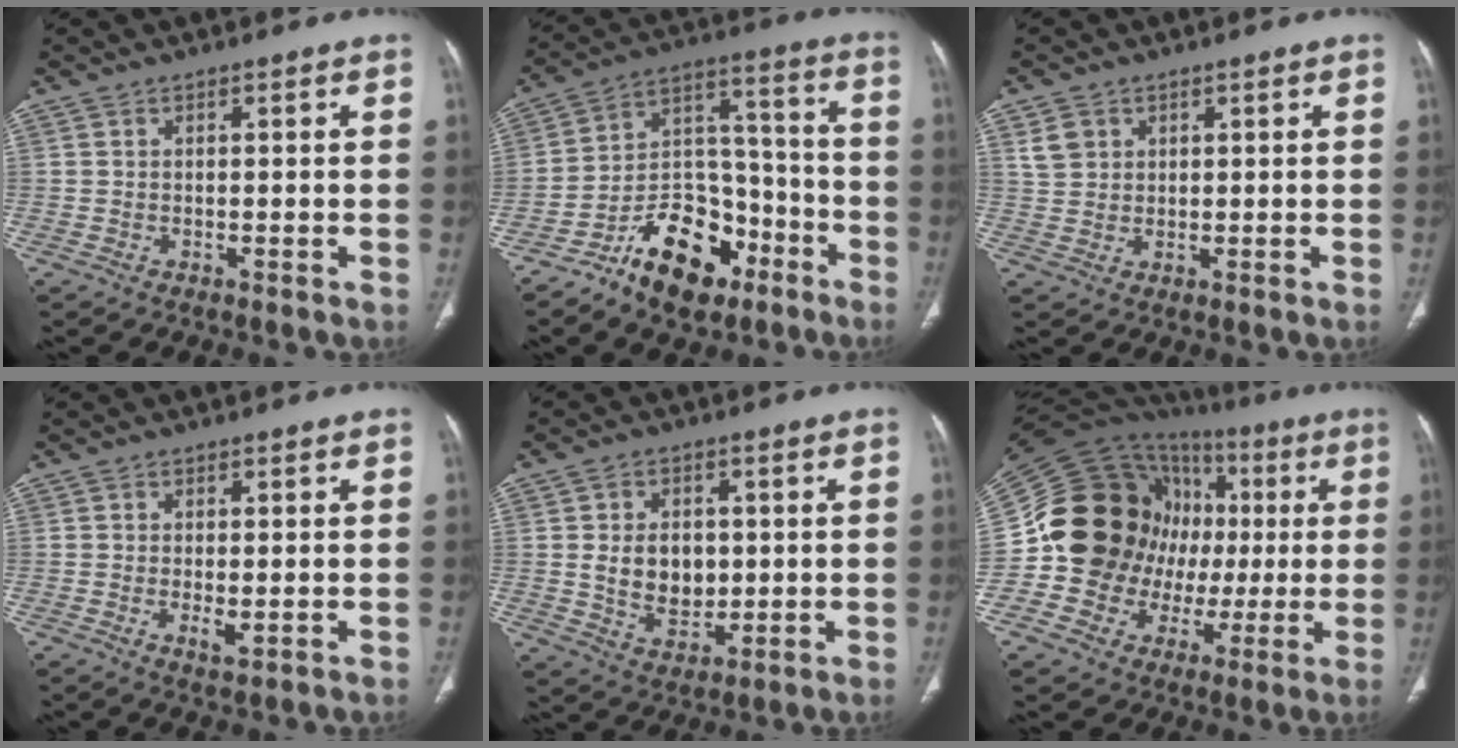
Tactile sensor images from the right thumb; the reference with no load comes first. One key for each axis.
{"total": 16.3, "fx": -9.8, "fy": 9.4, "fz": 9.0, "tx": -0.103, "ty": 0.087, "tz": -0.168}
{"total": 3.7, "fx": 1.6, "fy": 3.0, "fz": 1.3, "tx": -0.014, "ty": -0.003, "tz": 0.034}
{"total": 2.7, "fx": -0.5, "fy": 1.1, "fz": 2.4, "tx": -0.044, "ty": -0.006, "tz": -0.008}
{"total": 9.3, "fx": 0.5, "fy": 6.7, "fz": 6.5, "tx": -0.077, "ty": -0.009, "tz": 0.017}
{"total": 24.8, "fx": 1.1, "fy": 20.9, "fz": 13.3, "tx": -0.168, "ty": 0.064, "tz": 0.031}